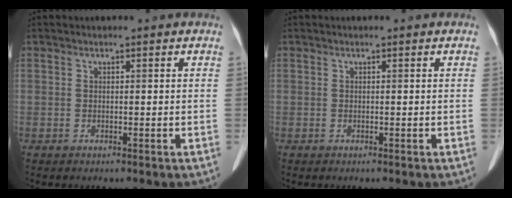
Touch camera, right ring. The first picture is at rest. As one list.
[{"total": 0.0}]